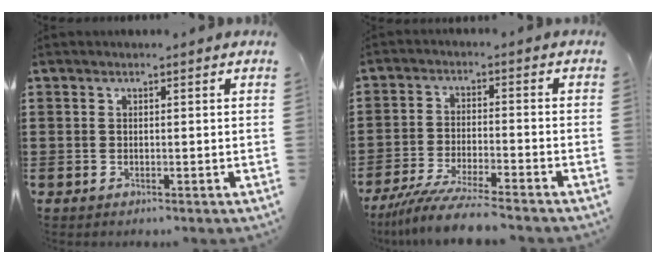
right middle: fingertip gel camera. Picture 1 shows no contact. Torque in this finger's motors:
{"motor_torque": [1.48, -0.65, 0.51, 0.14]}